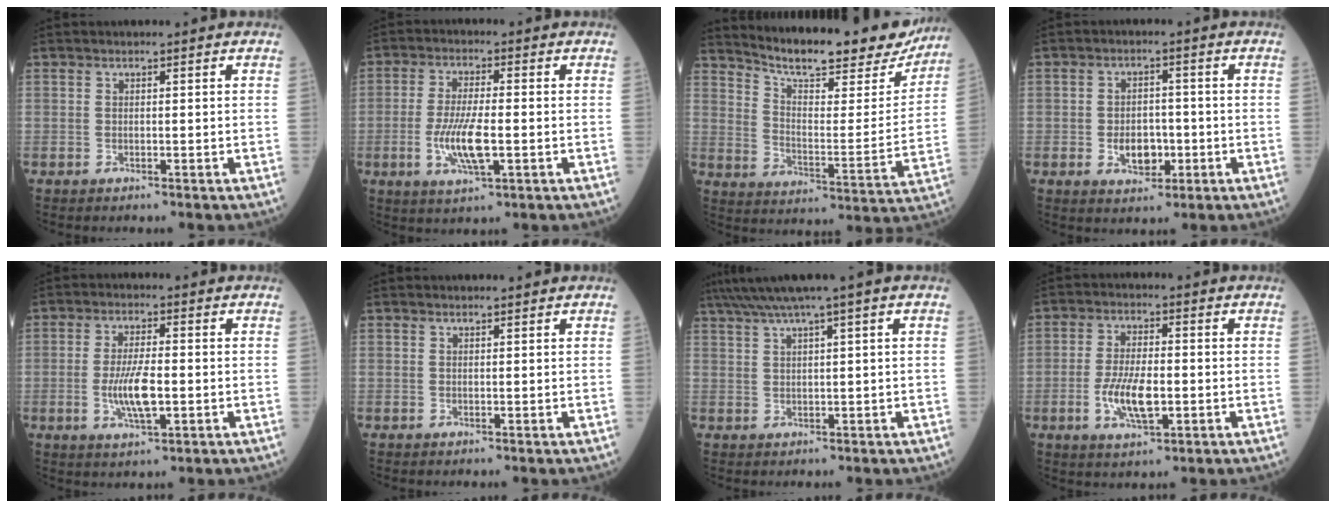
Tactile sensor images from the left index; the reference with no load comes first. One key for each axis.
{"total": 7.3, "fx": -1.7, "fy": 1.5, "fz": 6.9, "tx": -0.146, "ty": -0.011, "tz": -0.033}
{"total": 22.1, "fx": 19.6, "fy": 4.5, "fz": 9.4, "tx": -0.139, "ty": -0.028, "tz": 0.264}
{"total": 4.8, "fx": -1.3, "fy": 3.2, "fz": 3.3, "tx": -0.056, "ty": 0.004, "tz": -0.017}
{"total": 6.3, "fx": -1.1, "fy": 1.5, "fz": 6.1, "tx": -0.127, "ty": -0.007, "tz": -0.021}
{"total": 1.3, "fx": 1.3, "fy": 0.0, "fz": 0.1, "tx": -0.003, "ty": 0.008, "tz": 0.020}
{"total": 6.3, "fx": 4.4, "fy": -1.3, "fz": 4.3, "tx": -0.078, "ty": 0.028, "tz": 0.079}
{"total": 7.2, "fx": -1.7, "fy": 2.5, "fz": 6.5, "tx": -0.136, "ty": -0.005, "tz": -0.030}